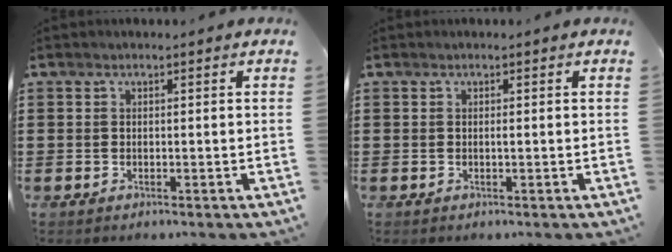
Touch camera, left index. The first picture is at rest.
{"total": 0.0}